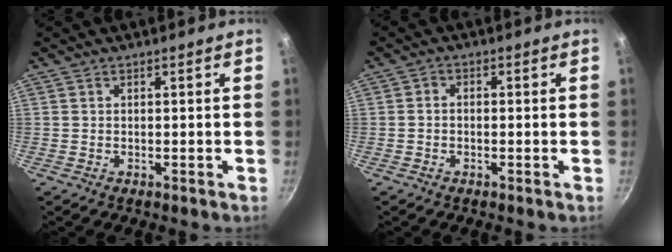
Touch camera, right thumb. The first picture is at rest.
{"total": 1.5, "force": [-0.6, 1.0, 0.8], "torque": [-0.017, 0.009, -0.015]}